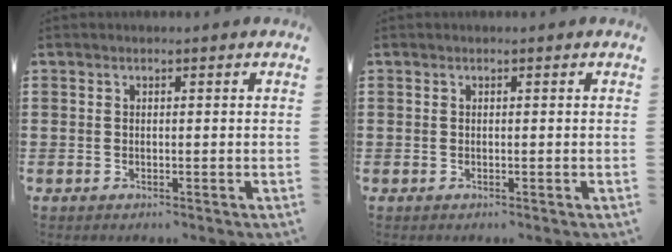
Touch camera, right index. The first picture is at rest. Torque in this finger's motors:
{"motor_torque": [0.00, 0.00, 0.00, 0.00]}